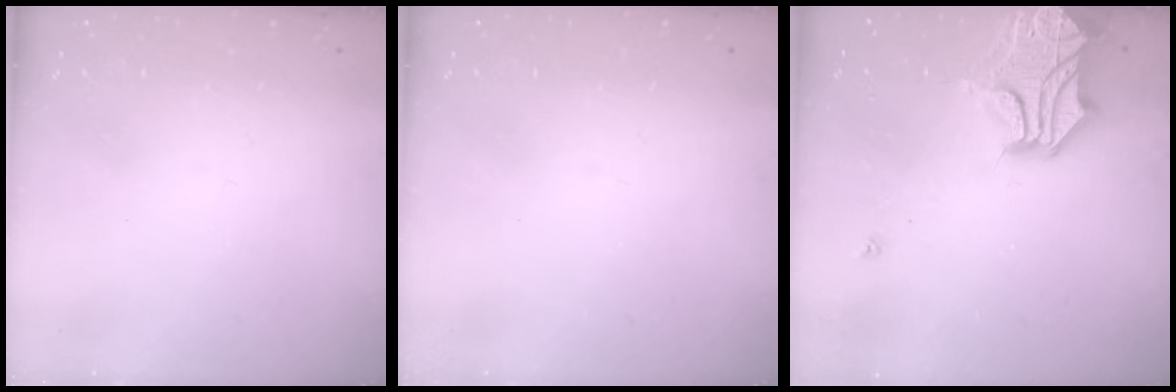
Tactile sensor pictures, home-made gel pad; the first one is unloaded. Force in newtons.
{"total": 0.0}
{"total": 8.7, "press": 8.4, "slide": 2.3}